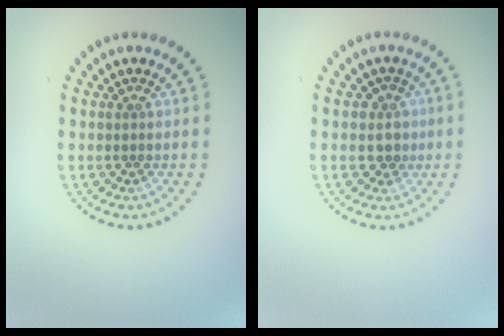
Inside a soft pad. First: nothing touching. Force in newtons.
{"total": 2.2, "press": 1.9, "slide": 1.2}